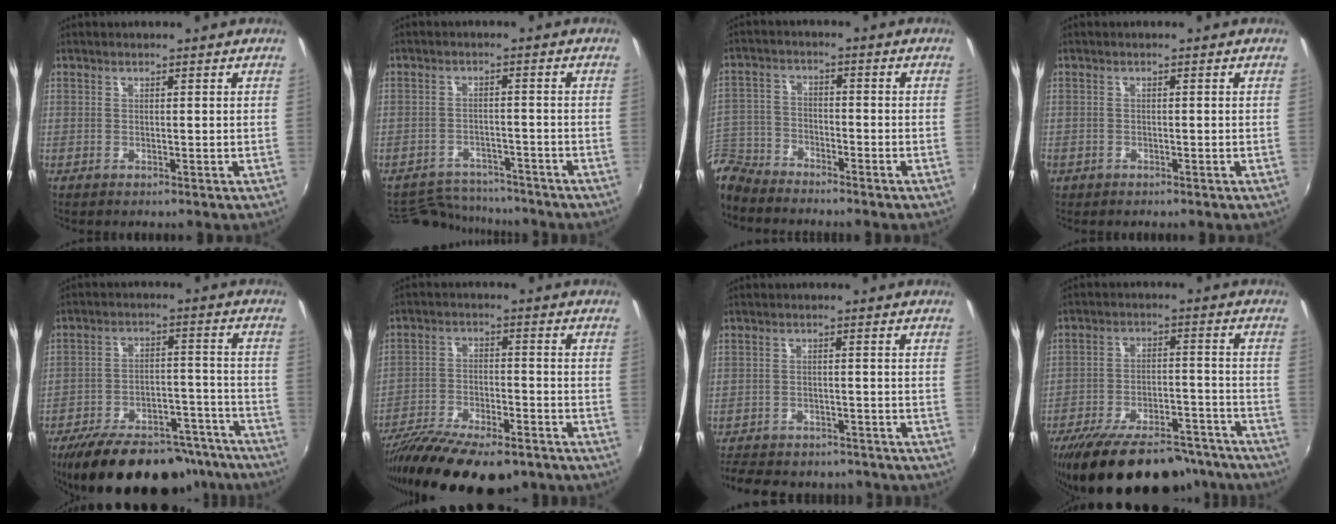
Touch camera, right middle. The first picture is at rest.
{"total": 9.8, "force": [-9.3, 2.8, 1.5], "torque": [-0.048, 0.014, -0.137]}
{"total": 9.4, "force": [-8.2, 4.0, 2.2], "torque": [-0.067, 0.007, -0.166]}
{"total": 1.7, "force": [-1.0, 1.3, 0.5], "torque": [-0.016, -0.002, -0.016]}
{"total": 25.7, "force": [-21.0, 9.6, 11.3], "torque": [-0.205, 0.009, -0.275]}
{"total": 19.9, "force": [-15.4, 5.9, 11.1], "torque": [-0.219, -0.045, -0.249]}
{"total": 13.5, "force": [-11.3, 5.3, 5.0], "torque": [-0.121, -0.007, -0.159]}
{"total": 25.2, "force": [-20.9, 8.5, 11.2], "torque": [-0.209, -0.003, -0.285]}